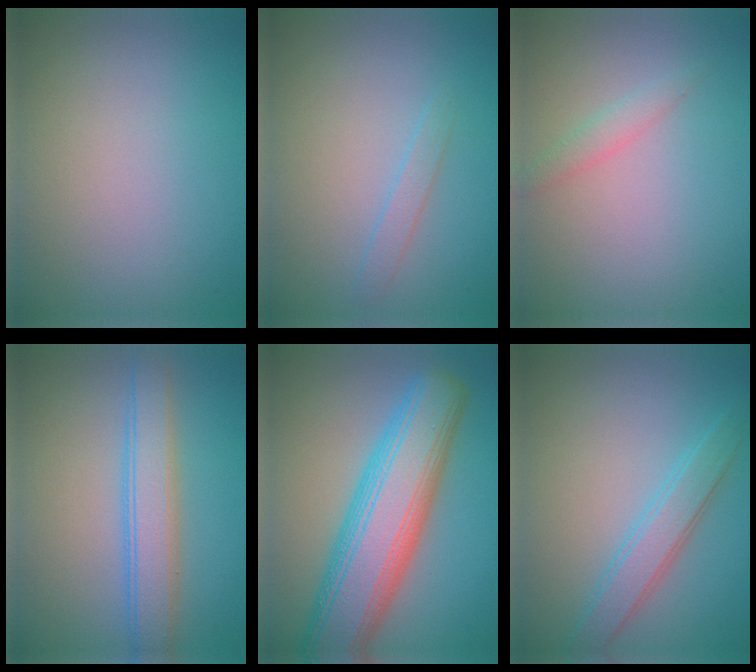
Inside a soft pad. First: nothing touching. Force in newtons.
{"total": 1.1, "press": 1.1, "slide": 0.0}
{"total": 1.3, "press": 1.3, "slide": 0.0}
{"total": 3.9, "press": 3.9, "slide": 0.1}
{"total": 10.2, "press": 10.2, "slide": 0.6}
{"total": 3.0, "press": 3.0, "slide": 0.1}